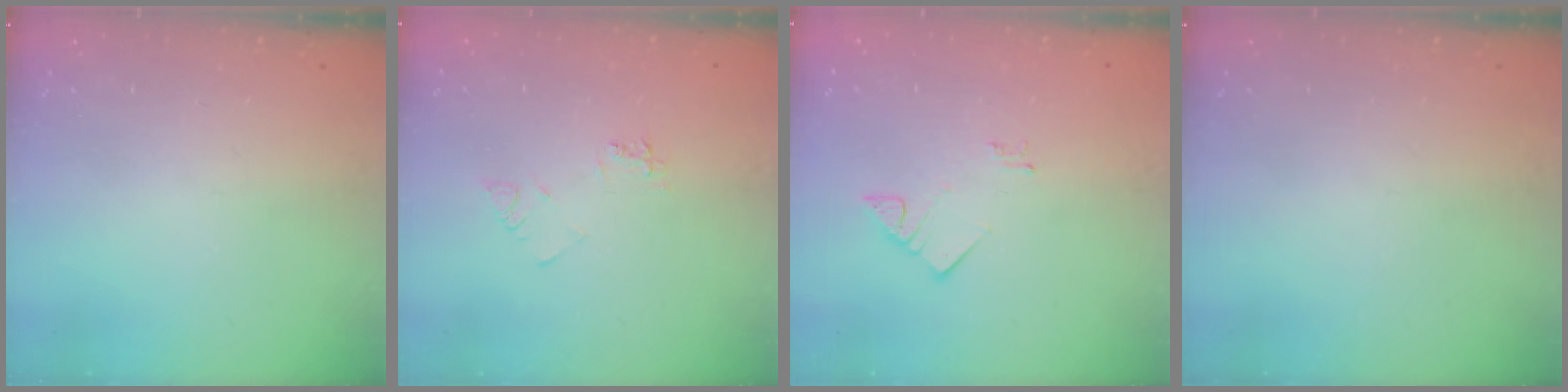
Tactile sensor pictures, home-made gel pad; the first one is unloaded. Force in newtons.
{"total": 4.6, "press": 4.6, "slide": 0.5}
{"total": 3.2, "press": 3.2, "slide": 0.4}
{"total": 0.0}